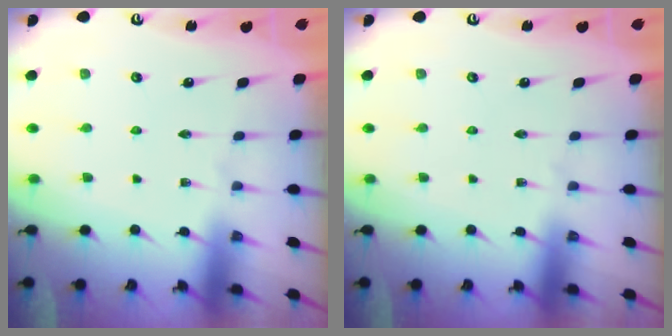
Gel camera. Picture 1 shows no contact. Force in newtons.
{"total": 0.0}